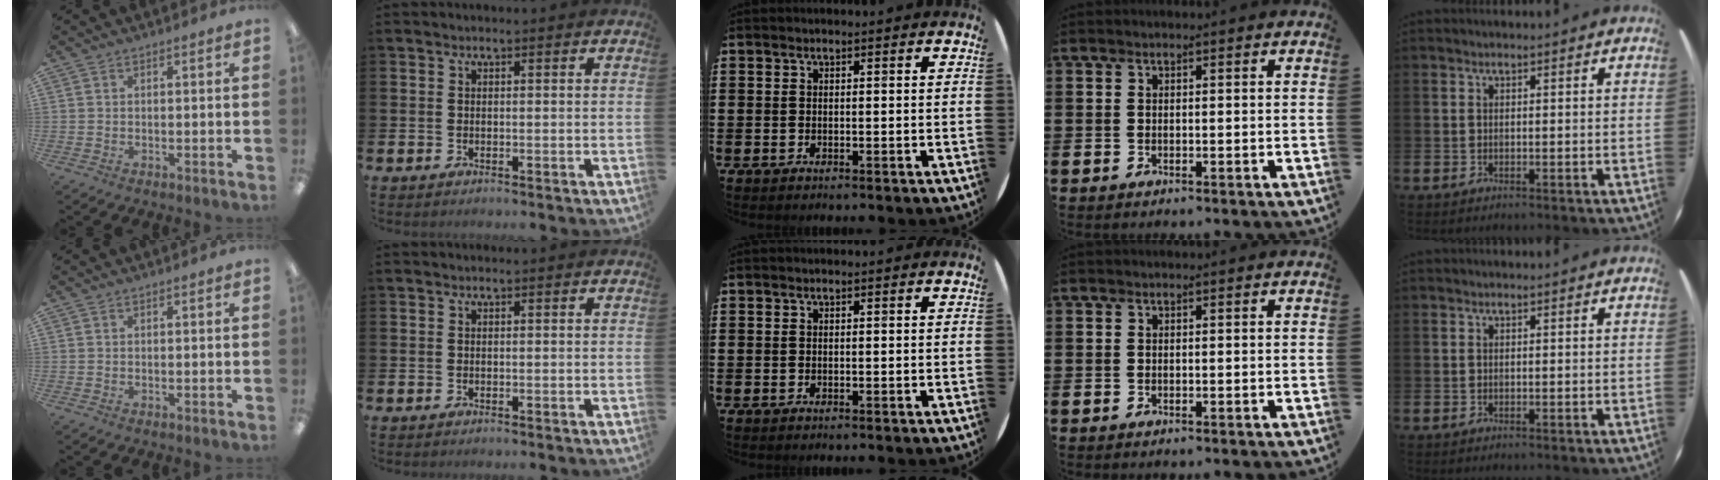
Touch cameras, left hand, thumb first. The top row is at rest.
{}